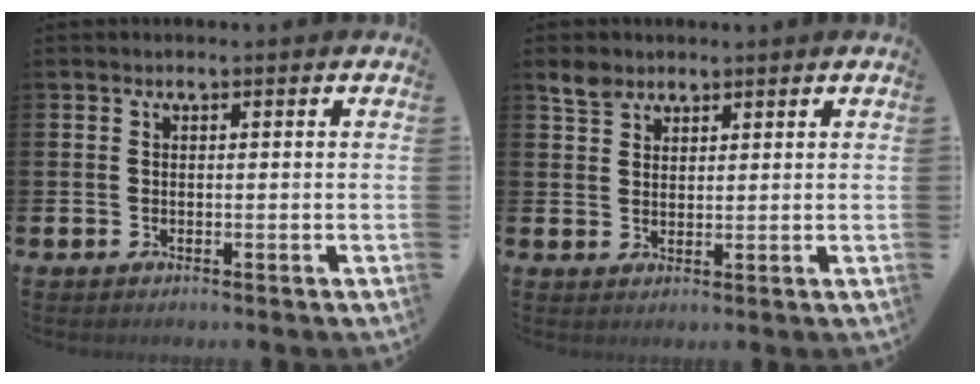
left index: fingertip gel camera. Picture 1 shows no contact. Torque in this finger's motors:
{"motor_torque": [0.30, 0.23, 0.05, 0.01]}